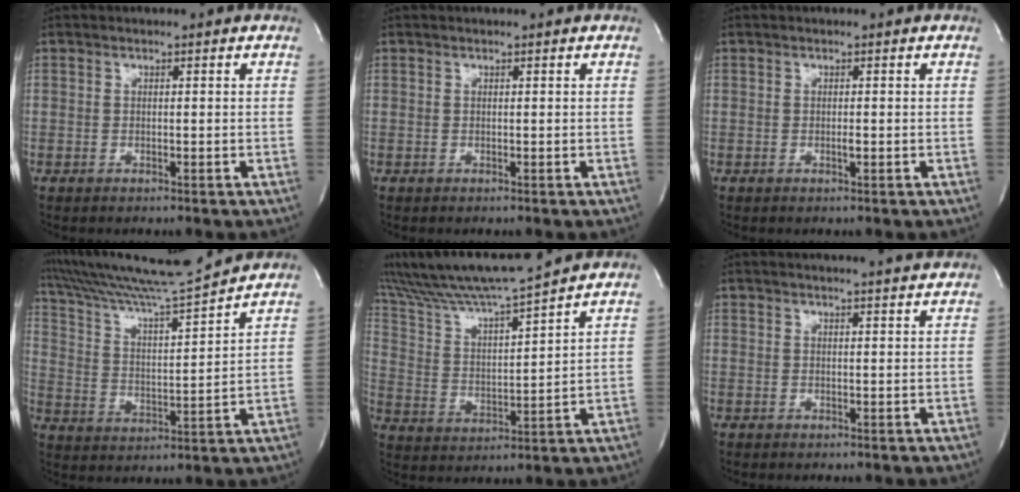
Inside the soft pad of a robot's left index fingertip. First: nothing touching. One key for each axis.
{"total": 0.0}
{"total": 0.5, "fx": -0.3, "fy": 0.1, "fz": 0.4, "tx": -0.014, "ty": -0.004, "tz": -0.006}
{"total": 15.3, "fx": 14.3, "fy": -2.0, "fz": 5.0, "tx": -0.105, "ty": -0.031, "tz": 0.241}
{"total": 13.6, "fx": 12.2, "fy": -1.5, "fz": 5.8, "tx": -0.125, "ty": -0.002, "tz": 0.219}
{"total": 6.6, "fx": 6.1, "fy": -0.7, "fz": 2.2, "tx": -0.031, "ty": 0.008, "tz": 0.065}